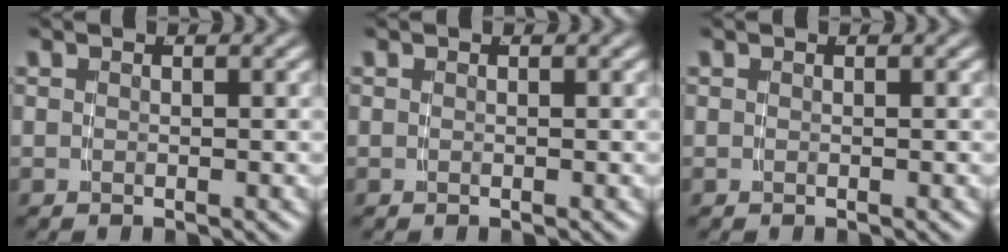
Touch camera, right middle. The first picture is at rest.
{"total": 0.0}
{"total": 0.0}